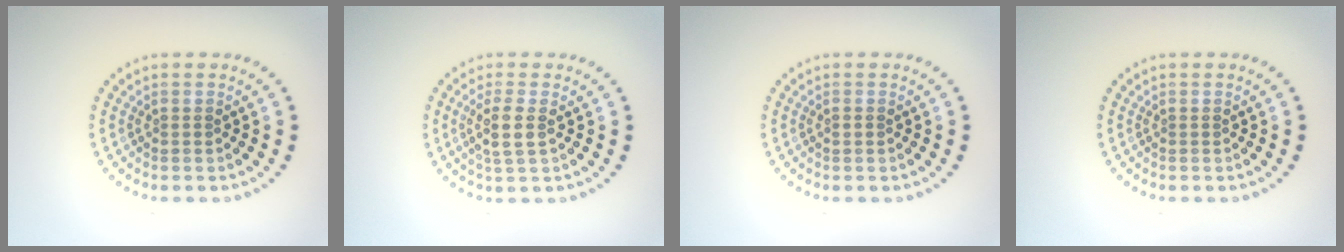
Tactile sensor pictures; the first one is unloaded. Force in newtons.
{"total": 2.4, "press": 2.1, "slide": 1.1}
{"total": 0.5, "press": 0.5, "slide": 0.1}
{"total": 0.0}